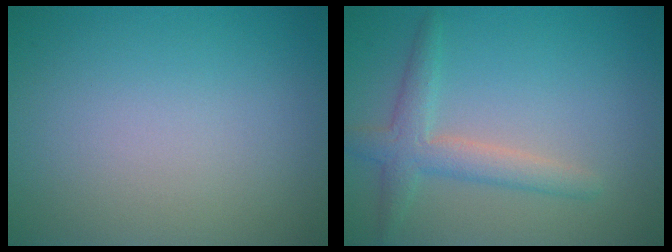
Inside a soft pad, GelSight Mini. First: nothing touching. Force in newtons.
{"total": 3.2, "press": 3.2, "slide": 0.2}